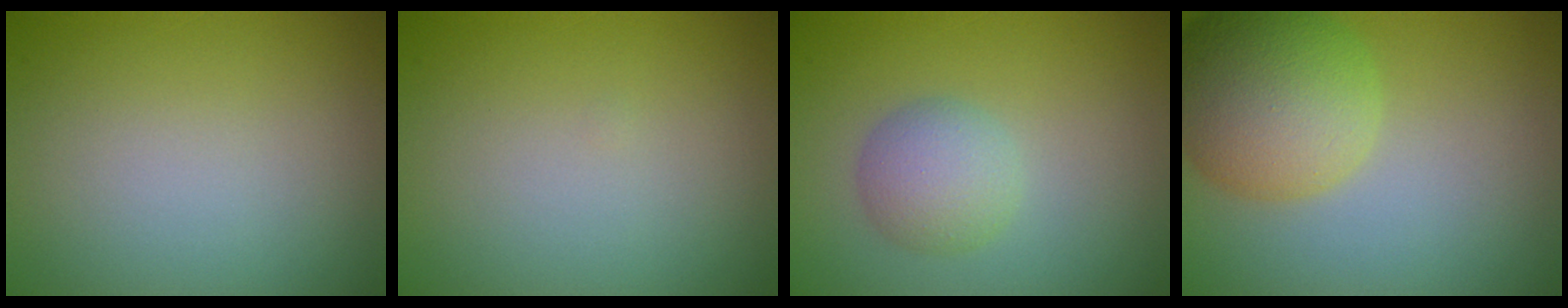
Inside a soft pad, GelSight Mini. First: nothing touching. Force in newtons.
{"total": 0.0}
{"total": 3.0, "press": 3.0, "slide": 0.1}
{"total": 7.5, "press": 7.5, "slide": 0.3}